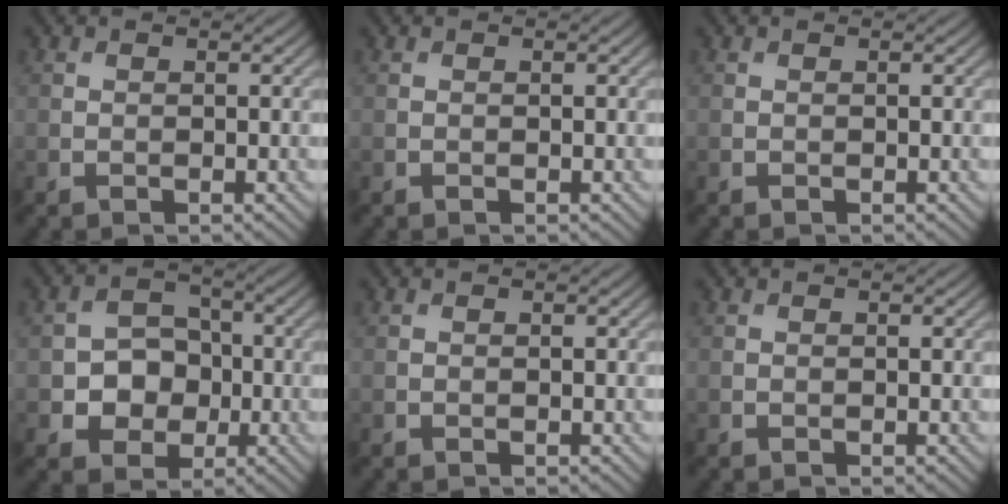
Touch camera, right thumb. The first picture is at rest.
{"total": 0.0}
{"total": 0.0}
{"total": 5.4, "force": [-1.2, 4.5, 2.8], "torque": [-0.046, 0.005, -0.035]}
{"total": 0.0}
{"total": 0.0}